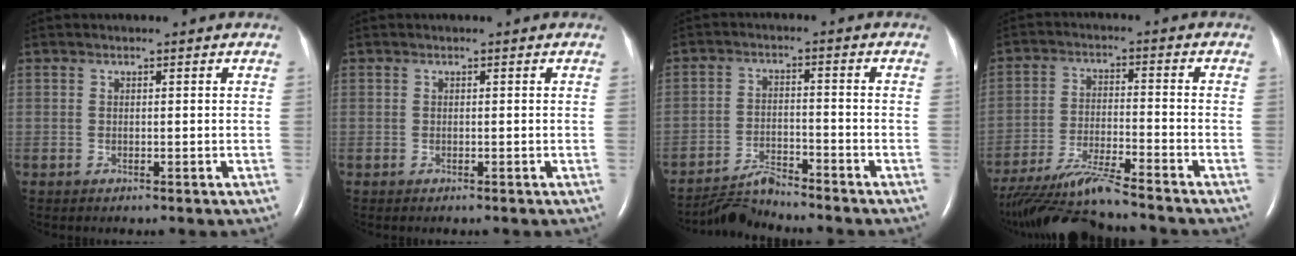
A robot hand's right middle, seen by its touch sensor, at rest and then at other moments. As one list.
[{"total": 0.0}, {"total": 5.3, "force": [-5.3, -0.4, 0.2], "torque": [-0.012, -0.015, -0.095]}, {"total": 11.9, "force": [-10.8, -1.2, 4.7], "torque": [-0.086, -0.022, -0.193]}]